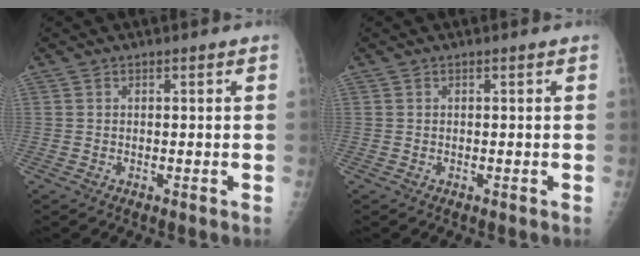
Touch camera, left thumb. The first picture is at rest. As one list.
[{"total": 0.0}]